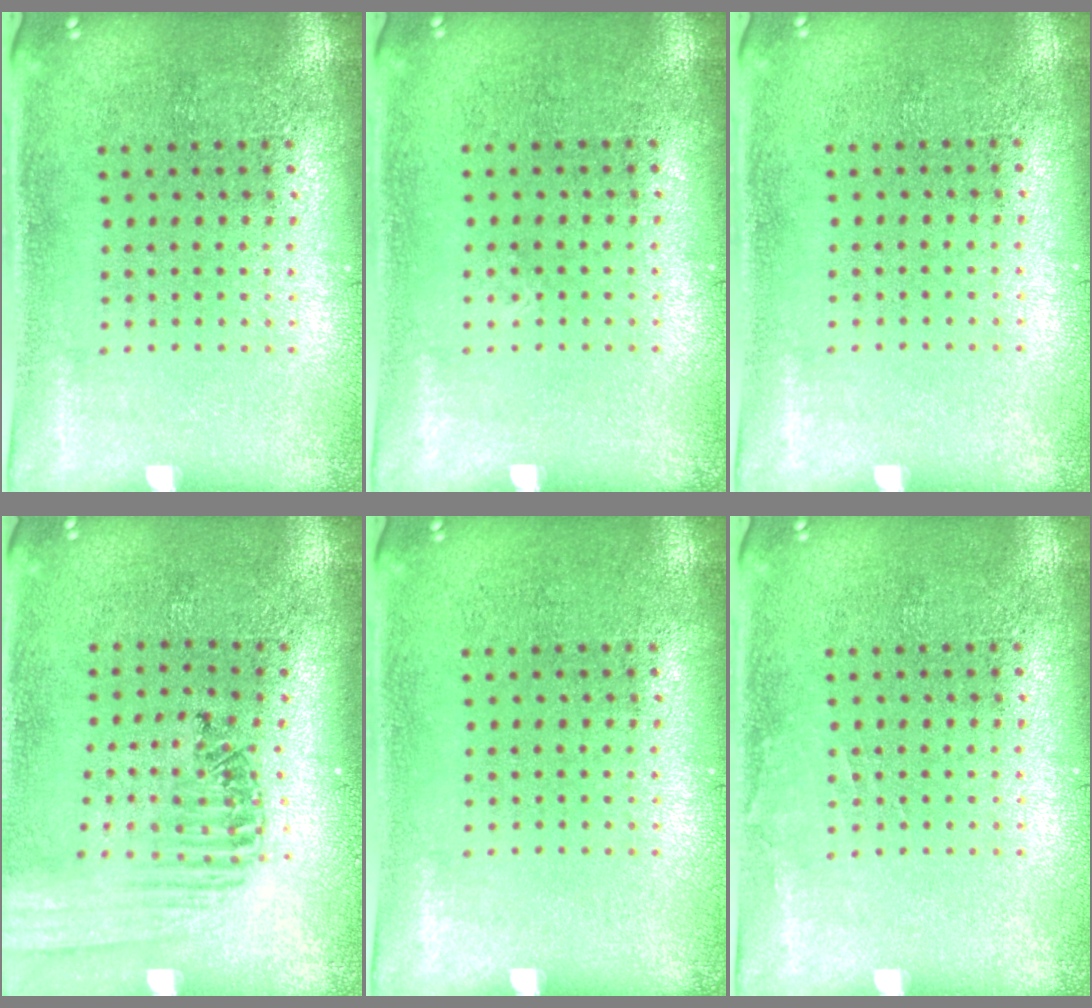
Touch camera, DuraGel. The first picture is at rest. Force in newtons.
{"total": 0.0}
{"total": 0.0}
{"total": 1.4, "press": 1.4, "slide": 0.1}
{"total": 0.0}
{"total": 0.6, "press": 0.6, "slide": 0.1}